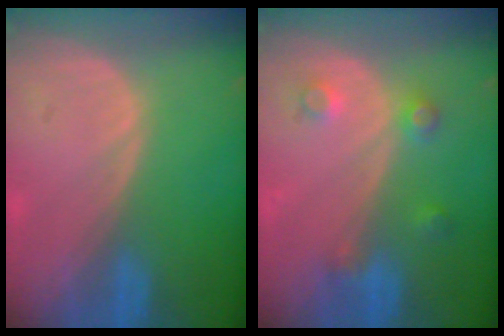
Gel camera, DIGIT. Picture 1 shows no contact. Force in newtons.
{"total": 3.6, "press": 3.3, "slide": 1.4}